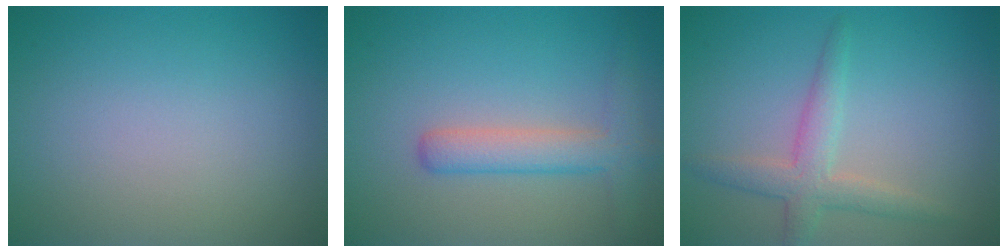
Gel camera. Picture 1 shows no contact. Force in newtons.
{"total": 3.5, "press": 3.5, "slide": 0.1}
{"total": 3.1, "press": 3.1, "slide": 0.1}